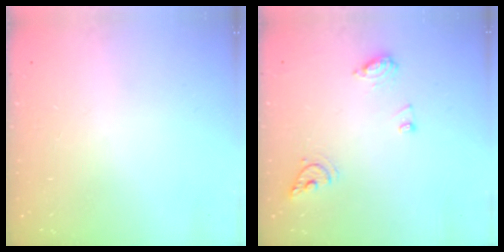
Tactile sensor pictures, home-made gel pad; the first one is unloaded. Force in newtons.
{"total": 8.3, "press": 8.2, "slide": 0.9}